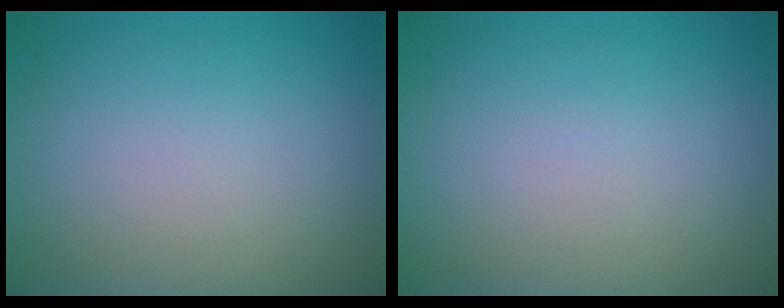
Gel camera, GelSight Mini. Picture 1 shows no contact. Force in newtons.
{"total": 0.0}